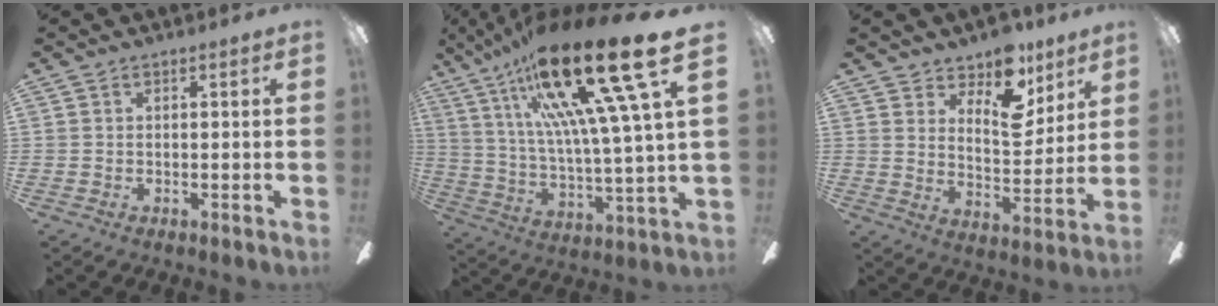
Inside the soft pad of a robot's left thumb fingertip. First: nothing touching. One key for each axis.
{"total": 29.4, "fx": 16.4, "fy": 5.3, "fz": 23.9, "tx": -0.440, "ty": -0.102, "tz": 0.249}
{"total": 12.2, "fx": 8.9, "fy": 6.3, "fz": 5.5, "tx": -0.076, "ty": -0.062, "tz": 0.161}